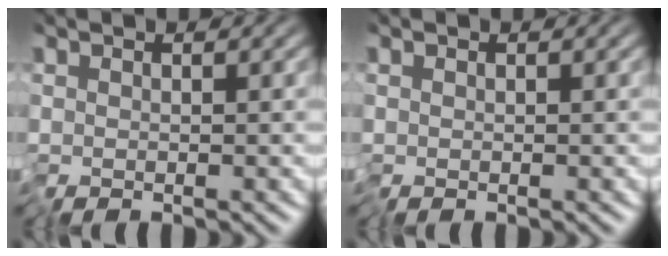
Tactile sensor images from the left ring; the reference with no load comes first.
{"total": 0.0}